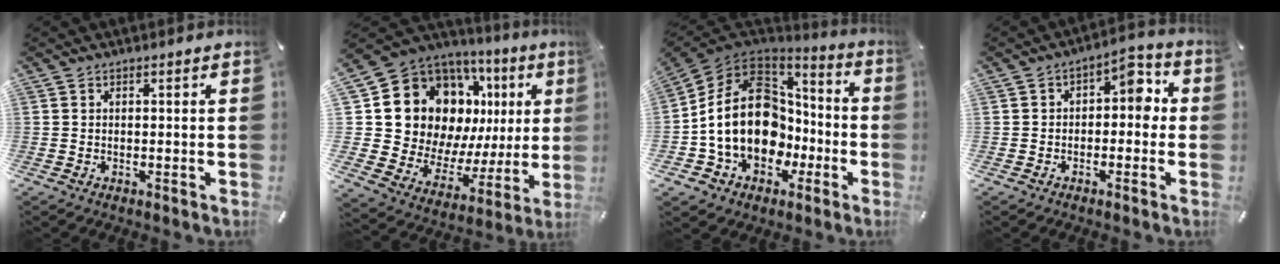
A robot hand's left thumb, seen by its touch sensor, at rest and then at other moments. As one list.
[{"total": 19.0, "force": [8.3, 14.0, 9.9], "torque": [-0.164, -0.068, 0.175]}, {"total": 20.3, "force": [-1.1, 16.0, 12.4], "torque": [-0.247, 0.008, -0.014]}, {"total": 6.3, "force": [-0.2, 4.2, 4.7], "torque": [-0.052, -0.001, -0.017]}]